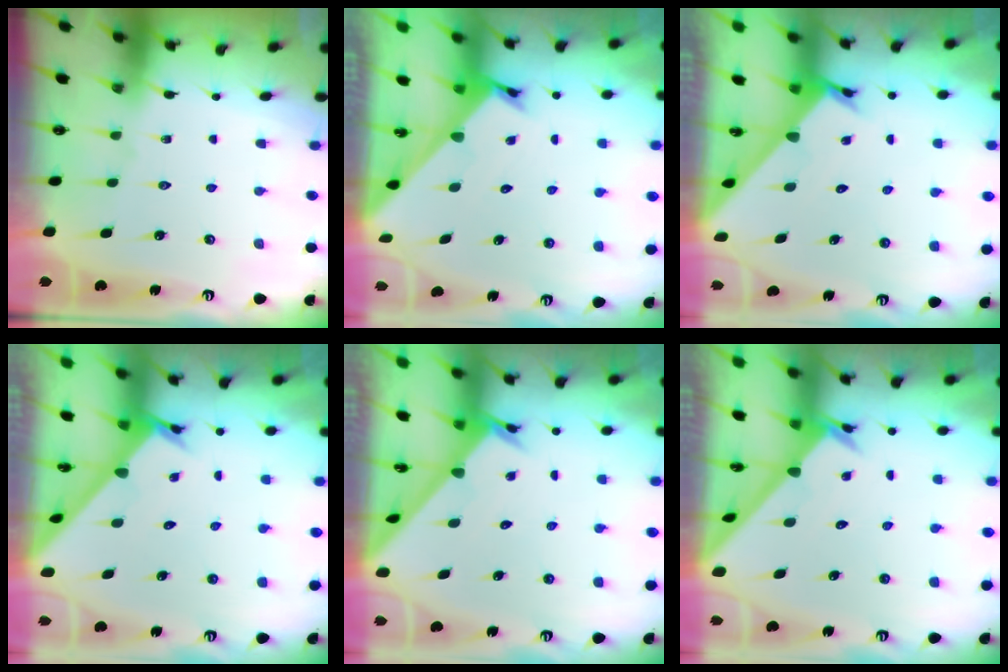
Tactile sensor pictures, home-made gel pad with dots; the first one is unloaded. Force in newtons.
{"total": 2.5, "press": 2.5, "slide": 0.3}
{"total": 2.2, "press": 2.2, "slide": 0.1}
{"total": 2.7, "press": 2.7, "slide": 0.3}
{"total": 2.5, "press": 2.5, "slide": 0.2}
{"total": 2.4, "press": 2.4, "slide": 0.2}